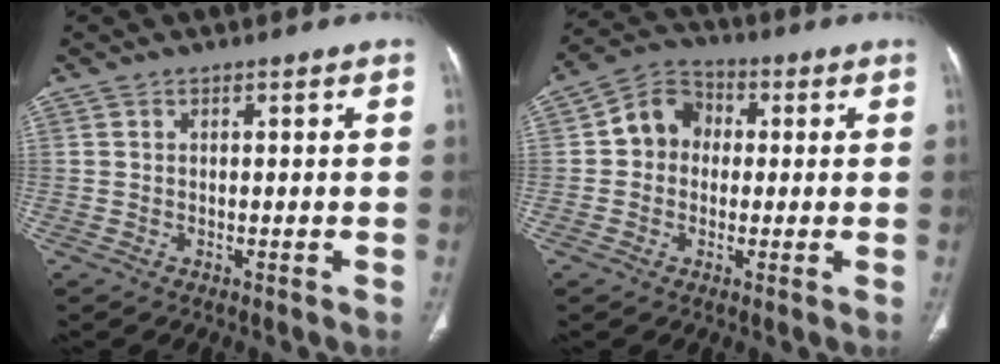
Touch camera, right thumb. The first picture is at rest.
{"total": 8.1, "force": [0.5, 7.0, 4.1], "torque": [-0.045, 0.023, -0.006]}